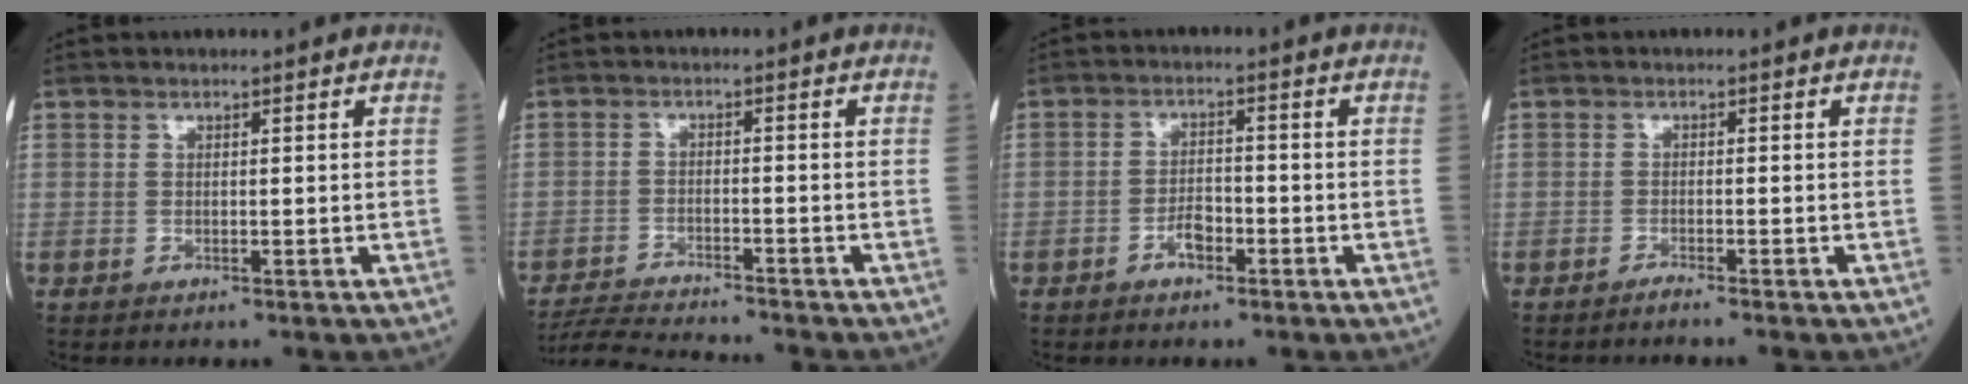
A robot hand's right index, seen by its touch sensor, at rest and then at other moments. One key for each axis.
{"total": 8.2, "fx": -8.0, "fy": -0.3, "fz": 2.0, "tx": -0.033, "ty": -0.013, "tz": -0.136}
{"total": 3.1, "fx": -1.8, "fy": 1.3, "fz": 2.2, "tx": -0.037, "ty": 0.006, "tz": -0.035}
{"total": 1.1, "fx": -1.0, "fy": -0.4, "fz": 0.3, "tx": -0.008, "ty": 0.001, "tz": -0.019}